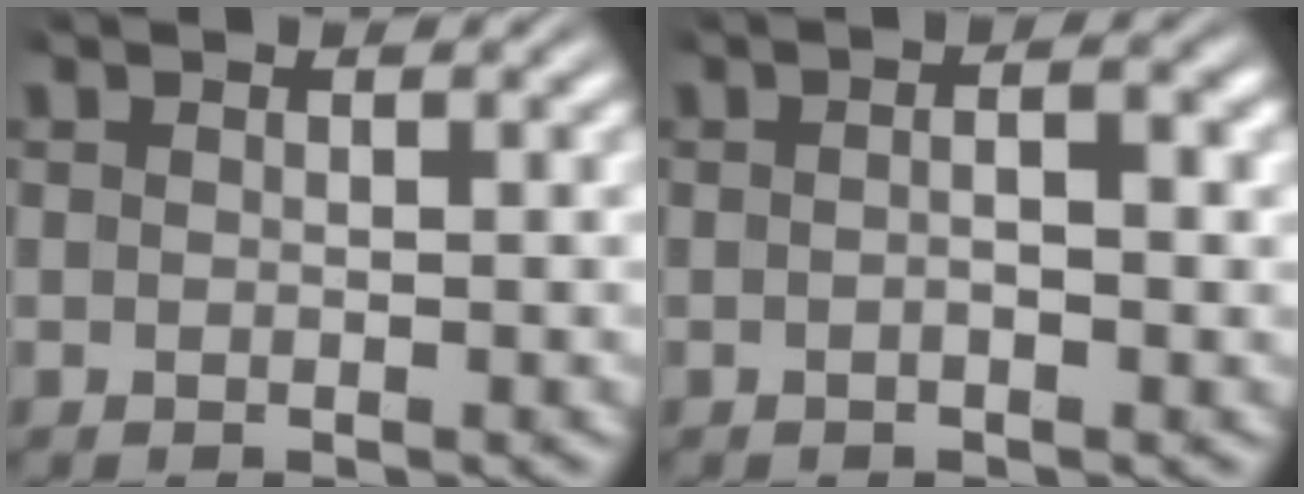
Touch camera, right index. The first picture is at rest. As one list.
[{"total": 2.2, "force": [-0.3, 0.5, 2.1], "torque": [-0.028, 0.006, -0.011]}]